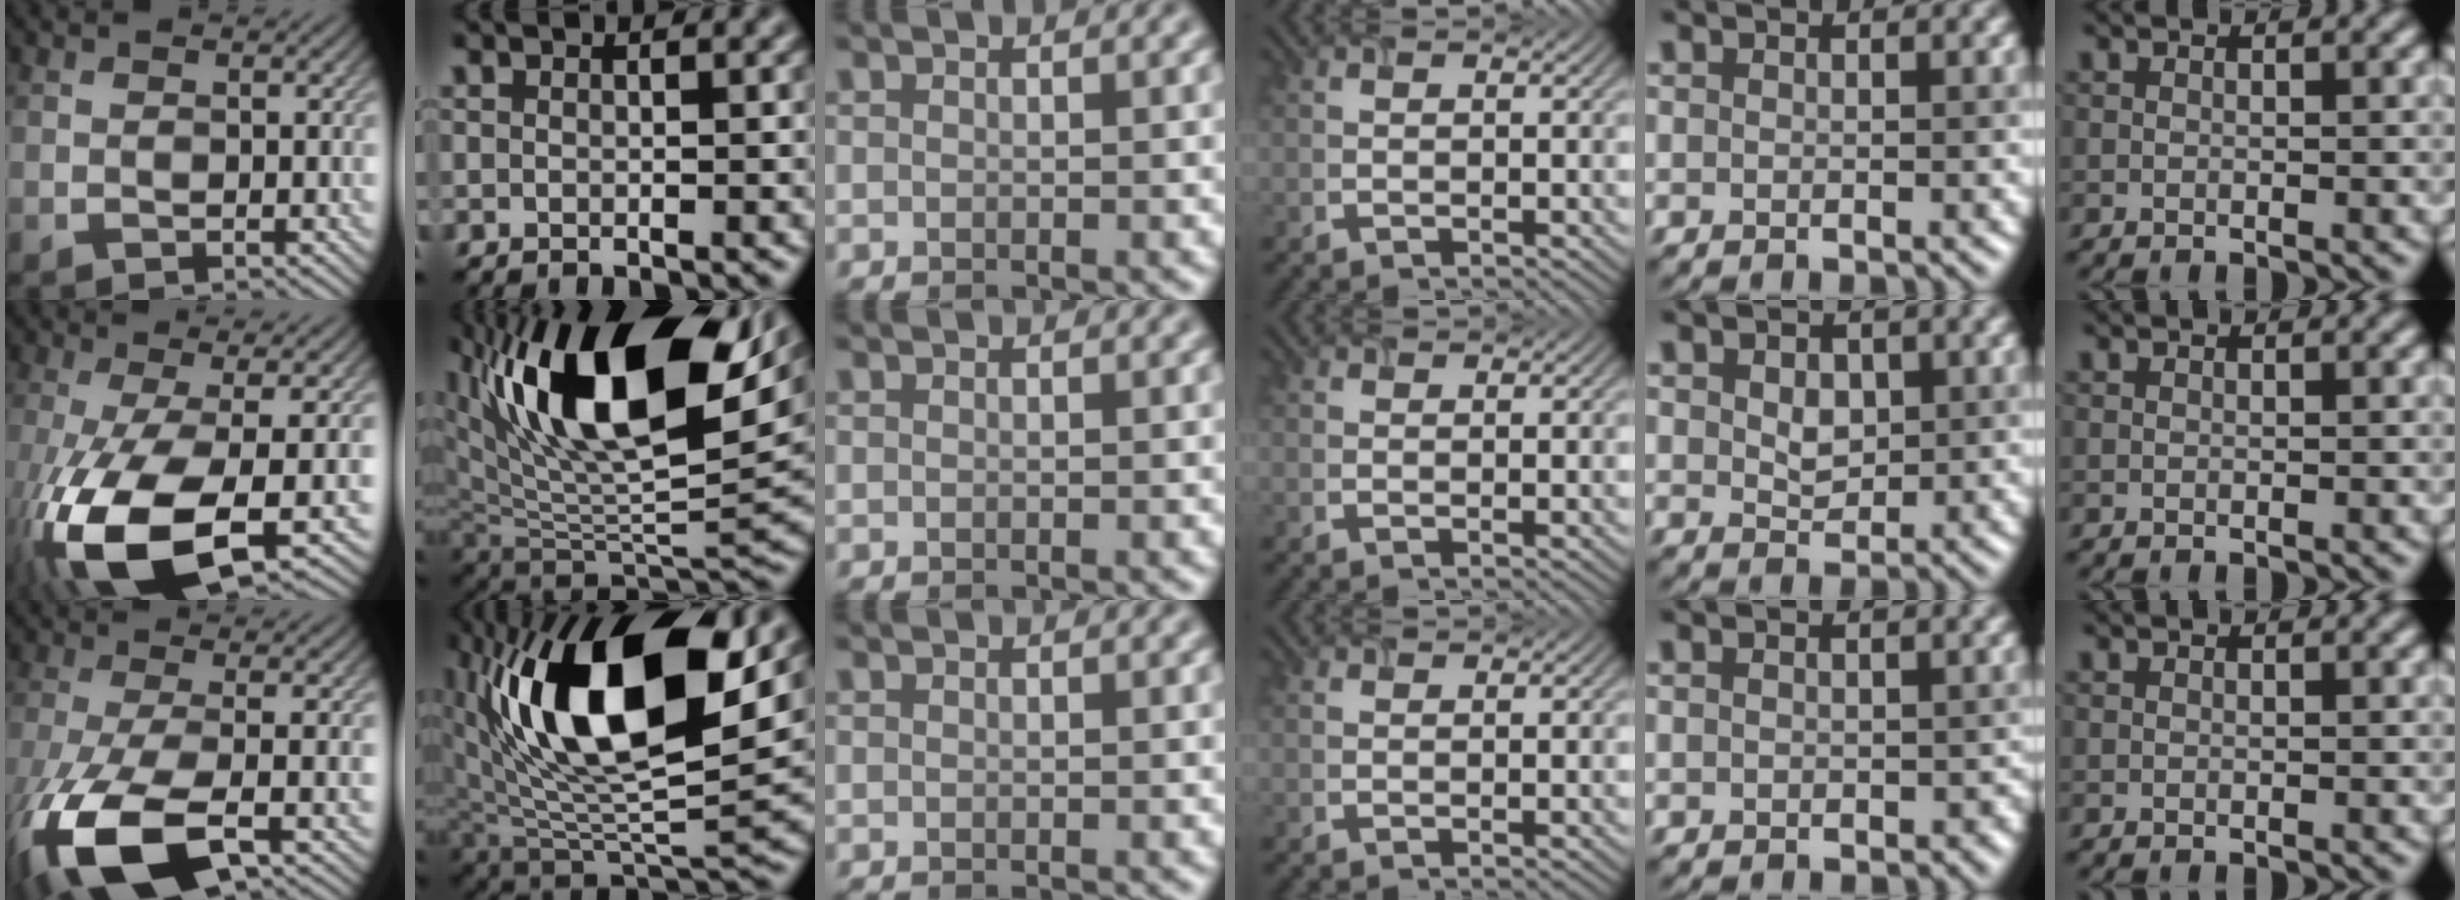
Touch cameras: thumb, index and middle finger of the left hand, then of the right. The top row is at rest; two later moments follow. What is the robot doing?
{"motion": "extract", "object": "airpods case & airpods"}